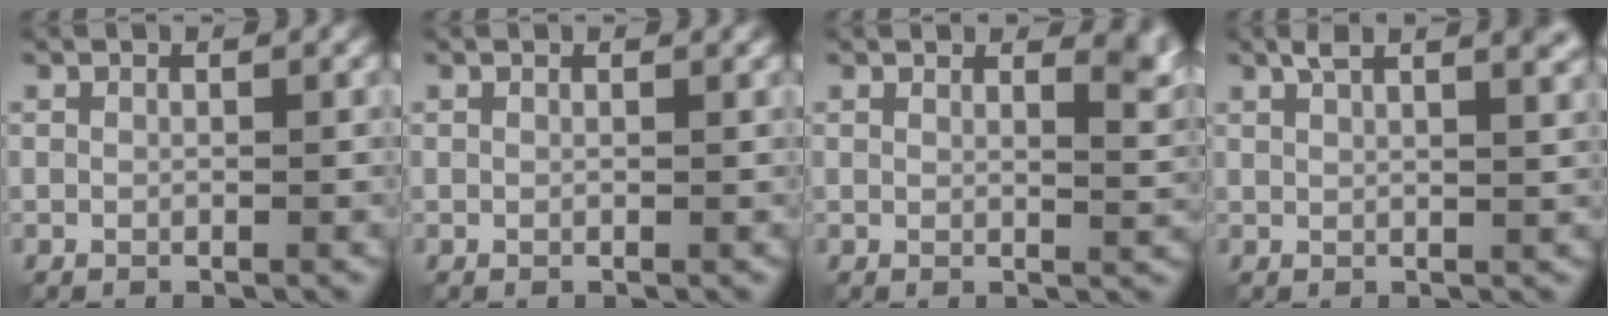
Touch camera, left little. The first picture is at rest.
{"total": 0.6, "force": [0.6, 0.1, 0.2], "torque": [-0.003, 0.001, 0.007]}
{"total": 3.5, "force": [2.7, 1.1, 2.0], "torque": [-0.007, 0.005, 0.037]}
{"total": 5.4, "force": [3.1, 1.9, 3.9], "torque": [-0.035, 0.028, 0.028]}